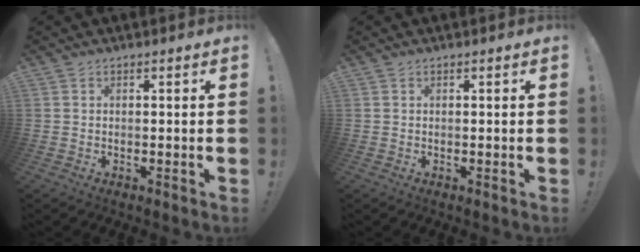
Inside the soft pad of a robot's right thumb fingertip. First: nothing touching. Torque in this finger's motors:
{"motor_torque": [-0.07, 0.22, -0.02, 0.04, 0.00]}